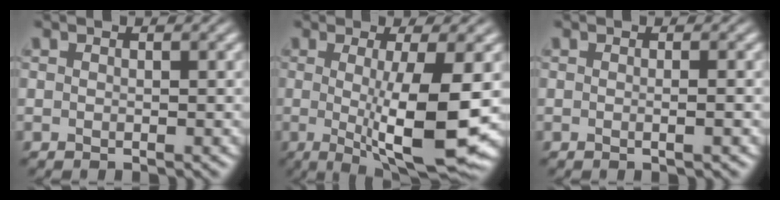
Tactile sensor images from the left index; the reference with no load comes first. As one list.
[{"total": 9.4, "force": [-0.8, 2.1, 9.1], "torque": [-0.134, -0.022, -0.006]}, {"total": 1.6, "force": [0.2, 0.8, 1.4], "torque": [0.012, 0.004, -0.012]}]